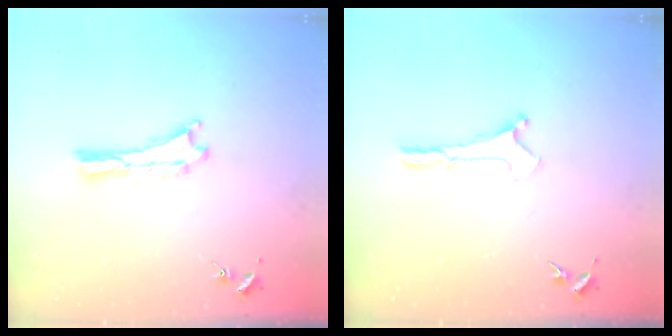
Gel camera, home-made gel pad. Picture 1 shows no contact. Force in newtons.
{"total": 0.0}